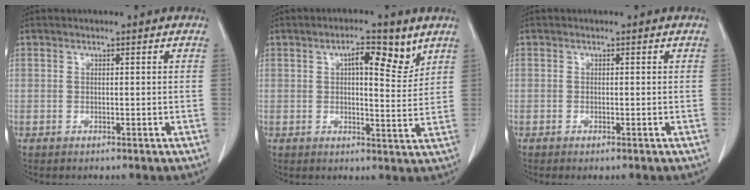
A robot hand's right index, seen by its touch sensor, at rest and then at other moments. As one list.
[{"total": 6.6, "force": [3.5, 2.1, 5.2], "torque": [-0.074, 0.002, 0.048]}, {"total": 0.7, "force": [-0.5, 0.1, 0.5], "torque": [-0.010, -0.002, -0.006]}]